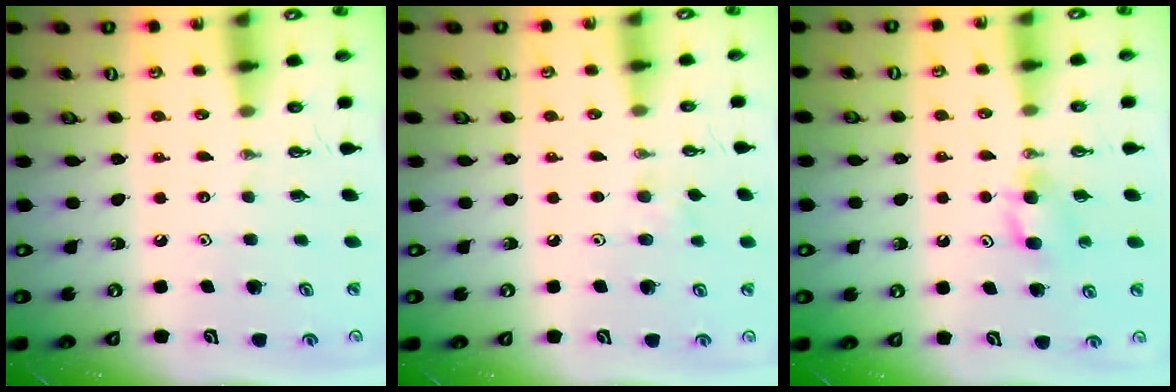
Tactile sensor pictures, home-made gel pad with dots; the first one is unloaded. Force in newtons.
{"total": 5.3, "press": 5.2, "slide": 0.9}
{"total": 4.3, "press": 4.2, "slide": 0.9}